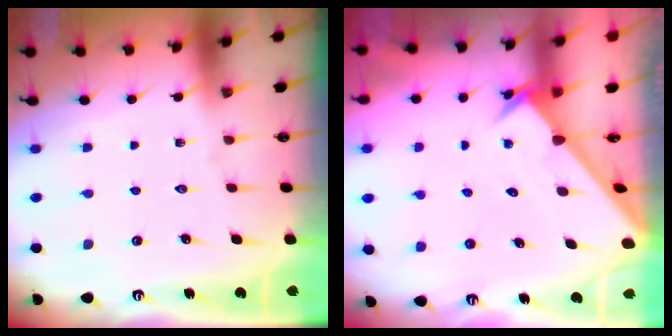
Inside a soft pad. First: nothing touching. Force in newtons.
{"total": 2.5, "press": 2.5, "slide": 0.2}